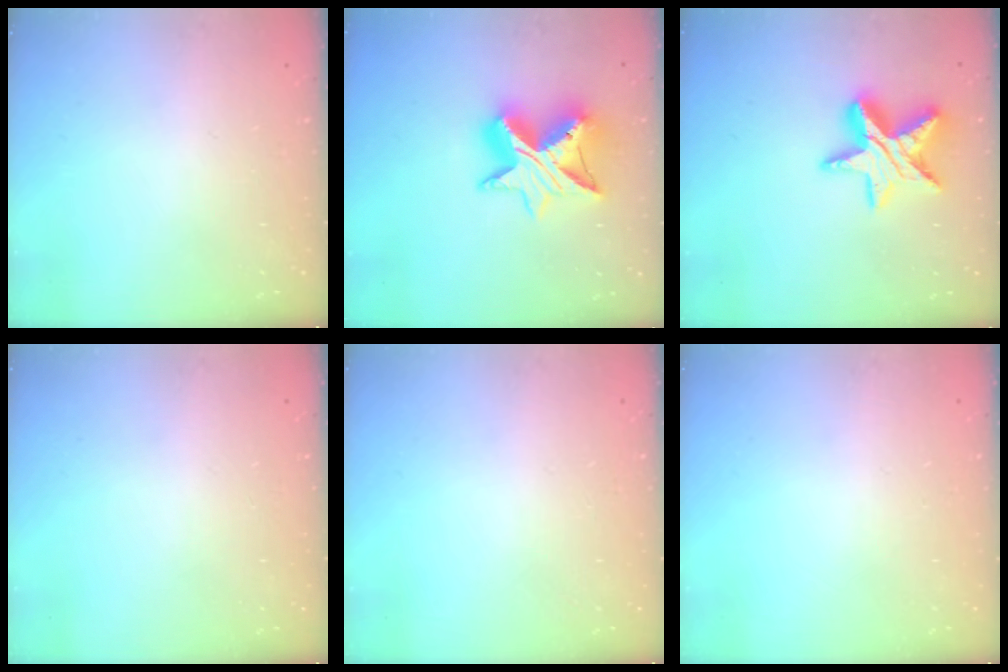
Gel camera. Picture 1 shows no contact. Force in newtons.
{"total": 13.9, "press": 13.8, "slide": 1.1}
{"total": 14.8, "press": 14.8, "slide": 1.1}
{"total": 0.0}
{"total": 0.0}
{"total": 0.0}